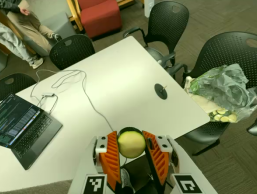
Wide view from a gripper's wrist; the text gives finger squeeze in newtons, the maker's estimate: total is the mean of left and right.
{"total": 8.5, "left": 7.9, "right": 9.0}